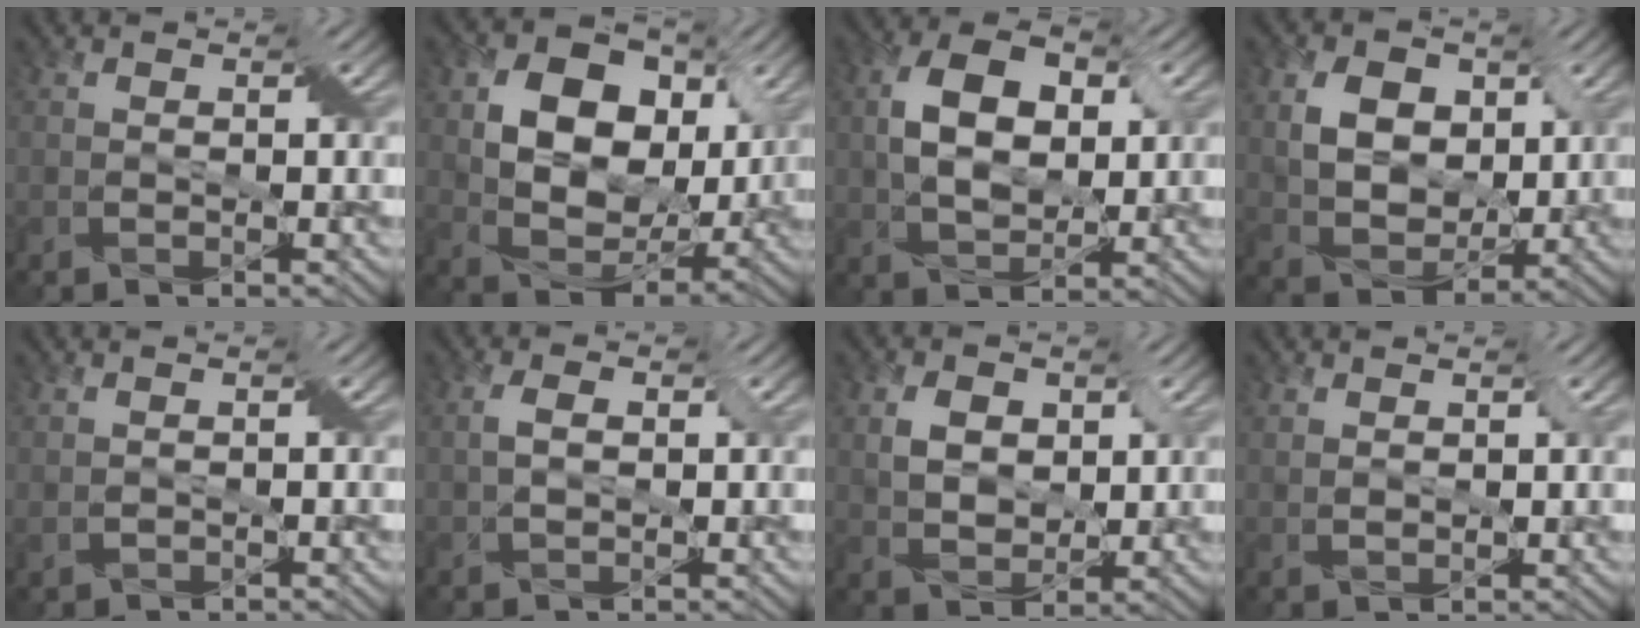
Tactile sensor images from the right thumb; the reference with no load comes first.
{"total": 11.2, "force": [3.2, 8.0, 7.0], "torque": [-0.157, 0.000, 0.048]}
{"total": 8.8, "force": [1.8, 5.3, 6.8], "torque": [-0.139, 0.011, 0.028]}
{"total": 8.6, "force": [2.5, 6.2, 5.4], "torque": [-0.127, -0.001, 0.040]}
{"total": 1.2, "force": [0.6, 0.8, 0.7], "torque": [-0.022, 0.000, 0.016]}
{"total": 2.8, "force": [0.6, 1.4, 2.3], "torque": [-0.052, 0.002, 0.013]}
{"total": 5.9, "force": [2.1, 4.1, 3.7], "torque": [-0.086, 0.001, 0.038]}
{"total": 2.0, "force": [1.3, 0.7, 1.3], "torque": [-0.034, 0.000, 0.030]}